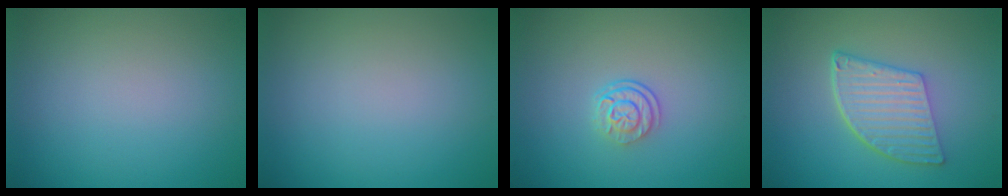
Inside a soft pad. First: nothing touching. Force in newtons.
{"total": 0.0}
{"total": 2.4, "press": 1.8, "slide": 1.7}
{"total": 5.7, "press": 4.2, "slide": 3.8}